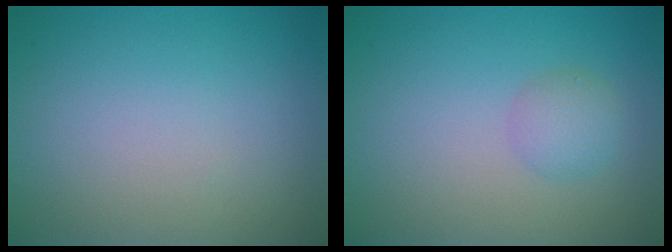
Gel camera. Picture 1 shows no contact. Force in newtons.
{"total": 1.9, "press": 1.9, "slide": 0.1}